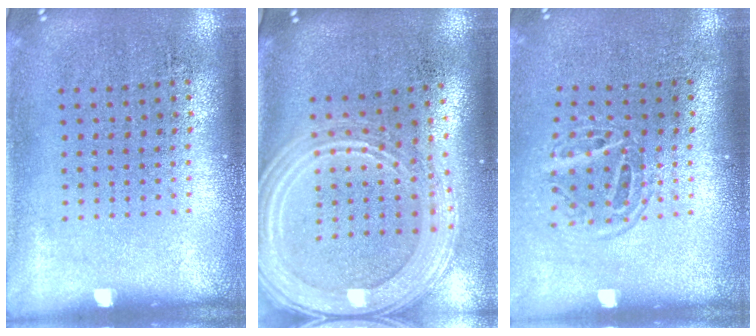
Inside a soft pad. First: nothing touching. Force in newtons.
{"total": 3.0, "press": 2.5, "slide": 1.6}
{"total": 1.6, "press": 1.2, "slide": 1.1}